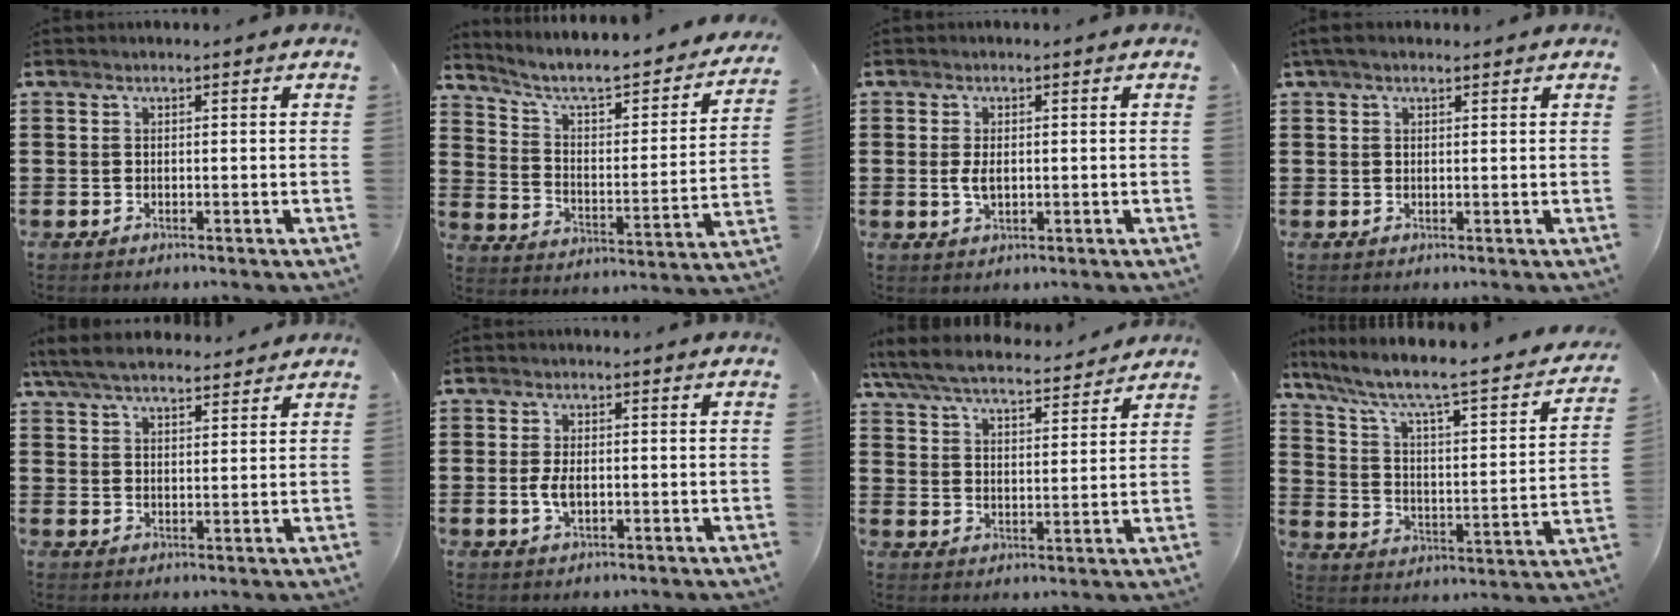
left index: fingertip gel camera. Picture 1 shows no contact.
{"total": 5.3, "force": [4.3, 1.3, 2.8], "torque": [-0.077, -0.039, 0.065]}
{"total": 2.8, "force": [0.0, 1.4, 2.4], "torque": [-0.055, 0.001, -0.002]}
{"total": 1.8, "force": [1.0, 0.6, 1.3], "torque": [-0.027, 0.004, 0.019]}
{"total": 6.0, "force": [5.3, 1.3, 2.4], "torque": [-0.062, -0.009, 0.100]}
{"total": 3.4, "force": [-0.3, 1.7, 2.9], "torque": [-0.063, 0.000, -0.008]}
{"total": 6.7, "force": [6.2, 0.7, 2.2], "torque": [-0.069, -0.036, 0.108]}
{"total": 5.3, "force": [3.2, 1.0, 4.0], "torque": [-0.095, -0.033, 0.041]}